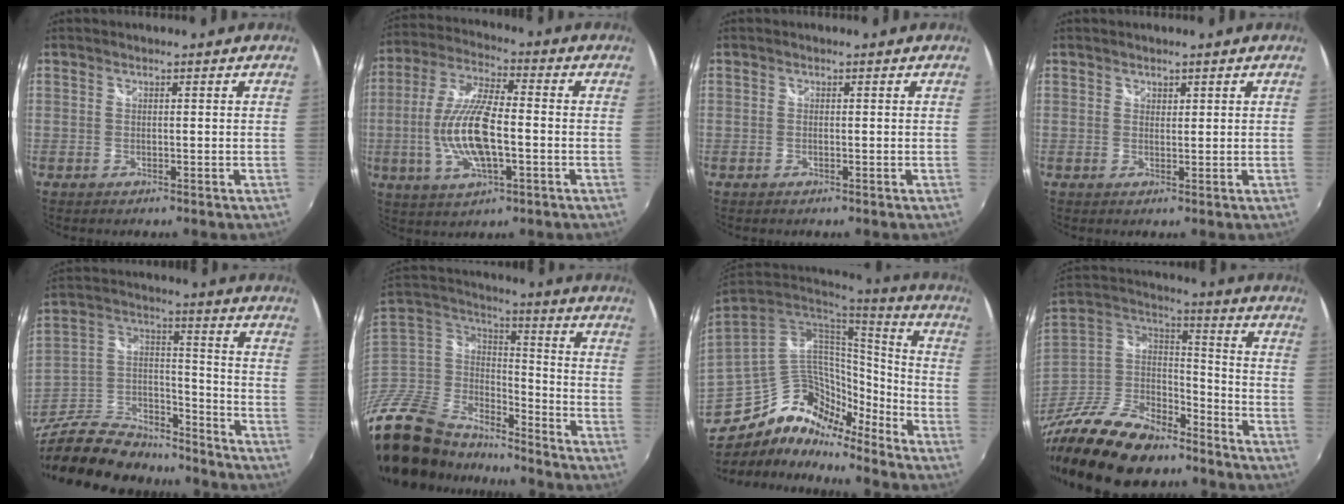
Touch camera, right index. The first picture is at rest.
{"total": 13.5, "force": [-2.5, 4.4, 12.5], "torque": [-0.254, 0.001, -0.043]}
{"total": 0.0}
{"total": 1.0, "force": [0.7, 0.7, 0.1], "torque": [0.001, 0.002, 0.011]}
{"total": 24.0, "force": [-18.4, 10.9, 10.9], "torque": [-0.251, 0.026, -0.295]}
{"total": 23.9, "force": [-17.4, 12.5, 10.5], "torque": [-0.255, 0.012, -0.307]}
{"total": 17.4, "force": [-12.7, 9.7, 6.8], "torque": [-0.157, 0.016, -0.230]}
{"total": 26.8, "force": [-19.2, 12.3, 14.0], "torque": [-0.310, 0.005, -0.322]}